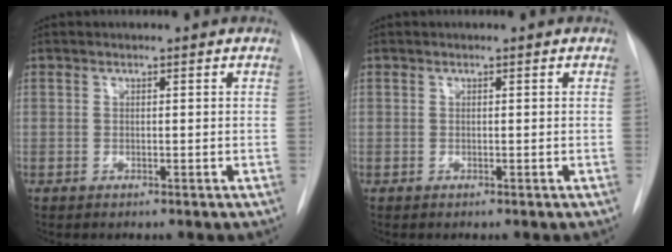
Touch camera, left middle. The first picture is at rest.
{"total": 0.0}